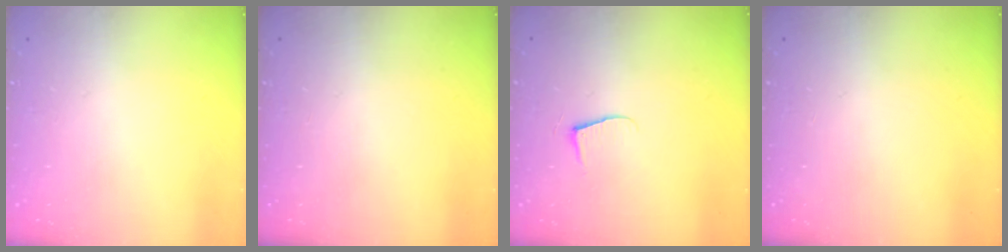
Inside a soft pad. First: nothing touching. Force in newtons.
{"total": 0.0}
{"total": 5.2, "press": 5.2, "slide": 0.5}
{"total": 0.0}